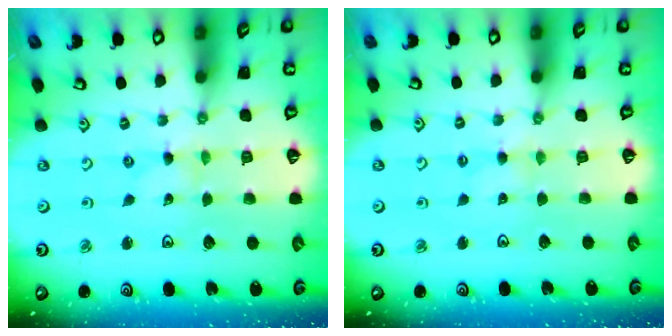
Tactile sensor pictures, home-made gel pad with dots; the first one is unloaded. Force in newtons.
{"total": 1.9, "press": 1.9, "slide": 0.3}